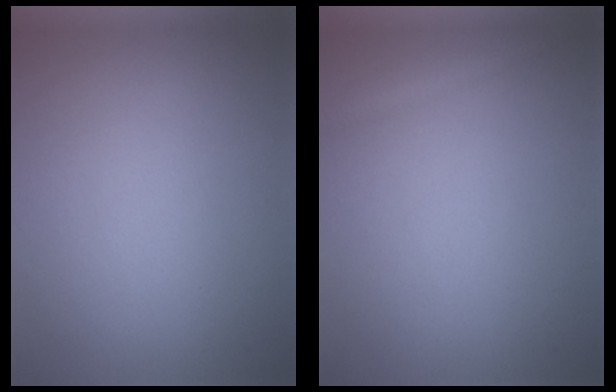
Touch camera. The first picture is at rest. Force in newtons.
{"total": 1.1, "press": 1.1, "slide": 0.1}